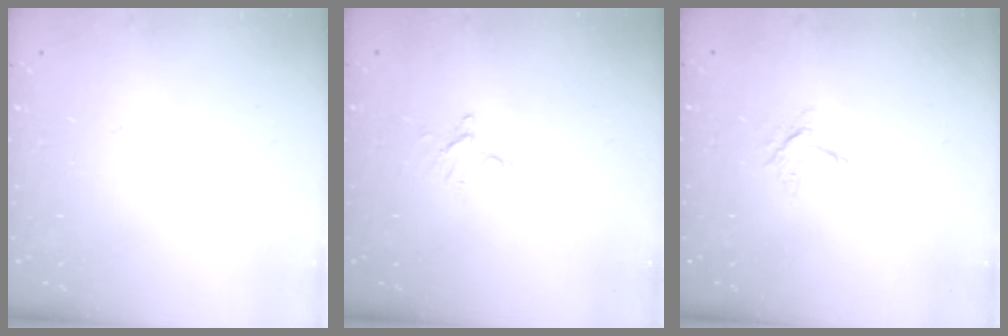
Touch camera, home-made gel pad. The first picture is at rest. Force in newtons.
{"total": 3.2, "press": 3.2, "slide": 0.3}
{"total": 2.5, "press": 2.5, "slide": 0.3}